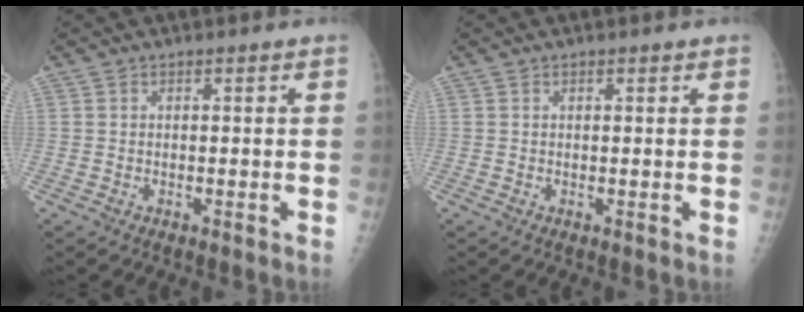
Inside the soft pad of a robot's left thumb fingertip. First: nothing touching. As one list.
[{"total": 0.6, "force": [0.4, 0.3, 0.3], "torque": [-0.005, -0.002, 0.004]}]